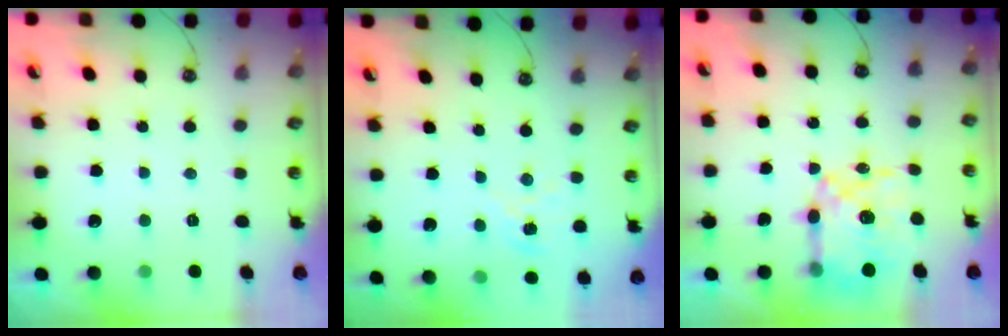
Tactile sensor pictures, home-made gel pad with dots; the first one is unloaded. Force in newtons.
{"total": 2.1, "press": 2.1, "slide": 0.2}
{"total": 15.5, "press": 15.4, "slide": 1.3}